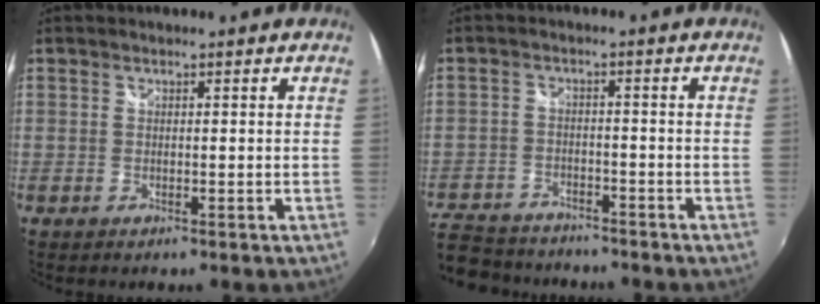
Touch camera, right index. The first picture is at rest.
{"total": 14.2, "force": [-11.4, 7.1, 4.8], "torque": [-0.151, -0.003, -0.187]}